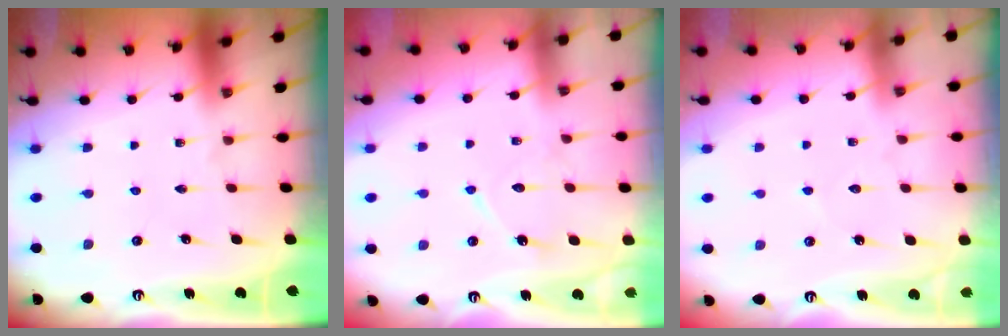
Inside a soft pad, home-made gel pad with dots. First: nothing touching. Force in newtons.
{"total": 8.8, "press": 8.8, "slide": 0.7}
{"total": 4.1, "press": 4.0, "slide": 0.6}